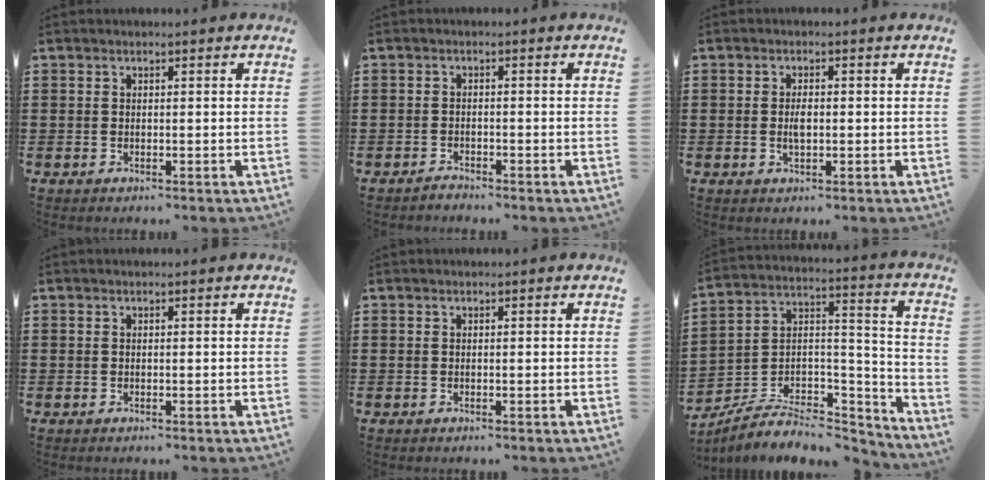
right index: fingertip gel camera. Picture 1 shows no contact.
{"total": 1.3, "force": [-1.2, 0.2, 0.1], "torque": [-0.006, 0.003, -0.027]}
{"total": 2.5, "force": [-0.1, 1.2, 2.3], "torque": [-0.043, 0.002, -0.002]}
{"total": 0.0}
{"total": 0.0}
{"total": 6.7, "force": [-5.1, 3.4, 2.5], "torque": [-0.050, 0.005, -0.098]}